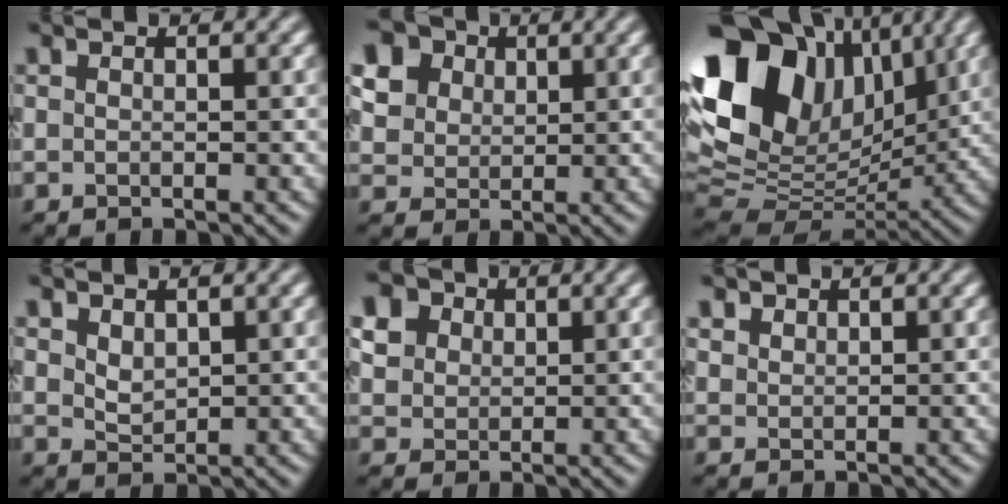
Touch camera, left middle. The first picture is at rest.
{"total": 10.7, "force": [5.0, 8.4, 4.3], "torque": [-0.105, 0.032, 0.080]}
{"total": 16.3, "force": [5.9, 11.3, 10.2], "torque": [-0.214, 0.035, 0.109]}
{"total": 1.3, "force": [0.8, 0.8, 0.7], "torque": [-0.010, 0.004, 0.022]}
{"total": 7.3, "force": [3.4, 5.7, 3.1], "torque": [-0.072, 0.032, 0.052]}
{"total": 1.0, "force": [0.9, 0.2, -0.4], "torque": [0.009, 0.005, 0.022]}